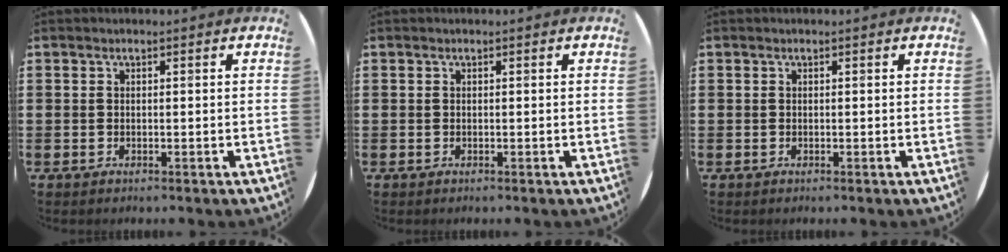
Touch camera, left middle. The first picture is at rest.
{"total": 0.0}
{"total": 0.0}